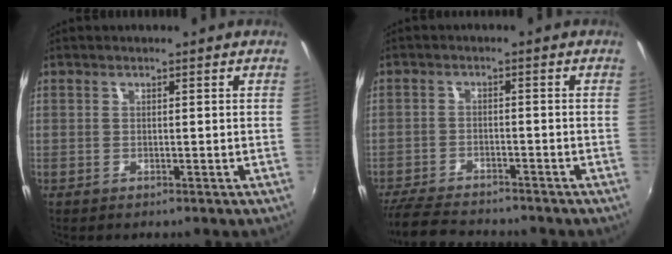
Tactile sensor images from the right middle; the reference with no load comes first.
{"total": 9.3, "force": [-8.5, 1.9, 3.2], "torque": [-0.093, -0.013, -0.144]}